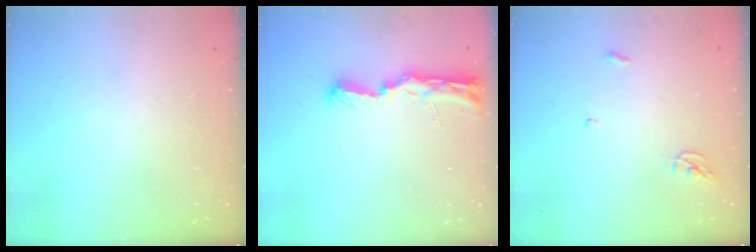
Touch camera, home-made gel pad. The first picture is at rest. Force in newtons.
{"total": 8.8, "press": 8.7, "slide": 0.9}
{"total": 3.6, "press": 3.6, "slide": 0.3}